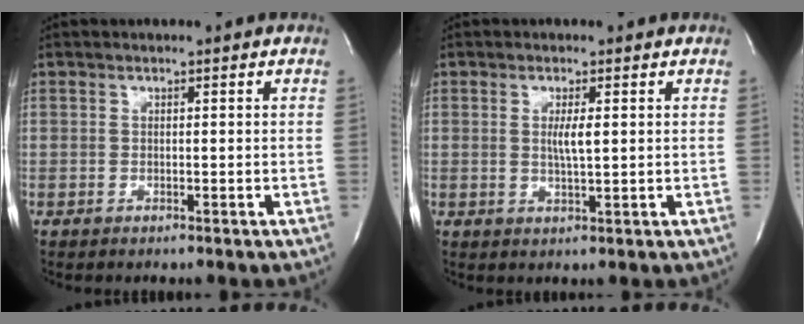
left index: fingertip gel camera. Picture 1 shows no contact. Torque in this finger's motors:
{"motor_torque": [0.48, -0.06, 0.06, 0.08]}